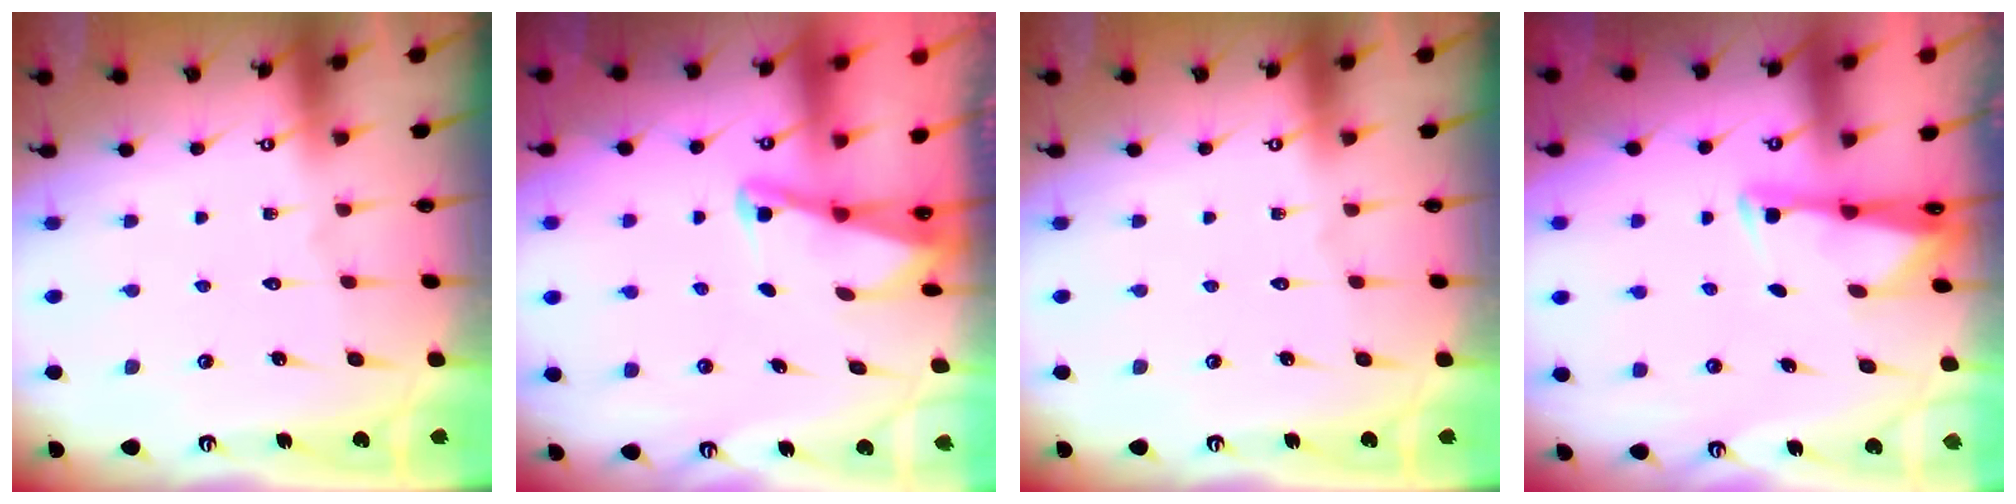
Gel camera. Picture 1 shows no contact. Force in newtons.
{"total": 2.0, "press": 2.0, "slide": 0.4}
{"total": 0.0}
{"total": 2.7, "press": 2.7, "slide": 0.4}